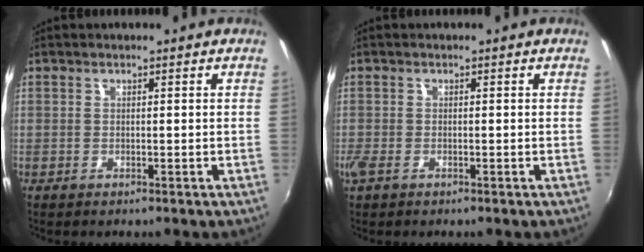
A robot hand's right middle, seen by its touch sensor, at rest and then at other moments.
{"total": 2.2, "force": [-1.2, 1.2, 1.4], "torque": [-0.030, -0.007, -0.023]}